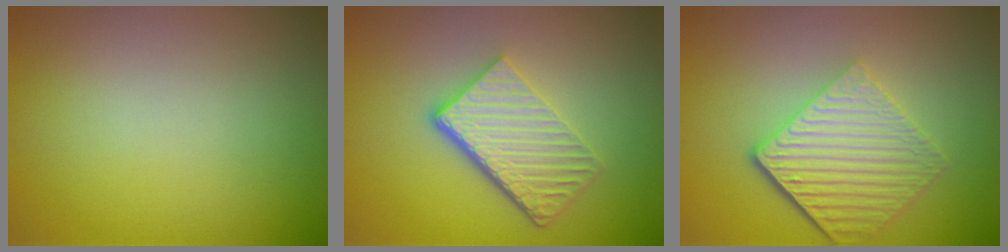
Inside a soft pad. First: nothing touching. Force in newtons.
{"total": 5.8, "press": 4.0, "slide": 4.3}
{"total": 6.2, "press": 4.2, "slide": 4.6}